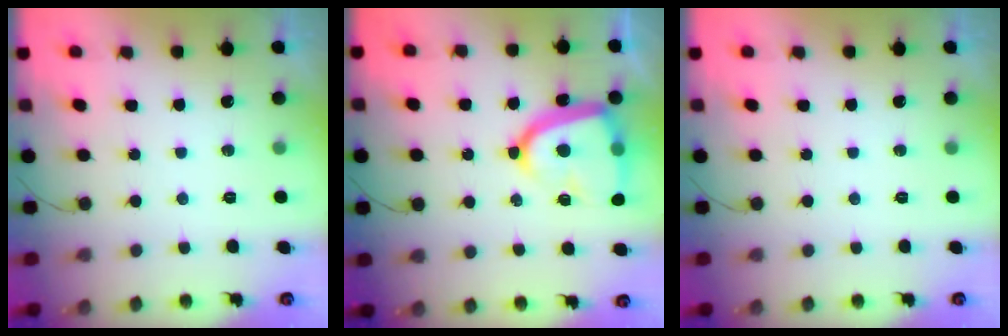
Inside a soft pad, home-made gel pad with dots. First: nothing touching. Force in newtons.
{"total": 18.0, "press": 17.9, "slide": 1.6}
{"total": 0.0}